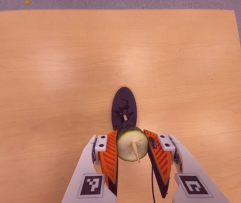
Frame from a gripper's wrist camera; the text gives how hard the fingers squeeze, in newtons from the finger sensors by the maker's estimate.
{"total": 9.9, "left": 8.6, "right": 11.2}